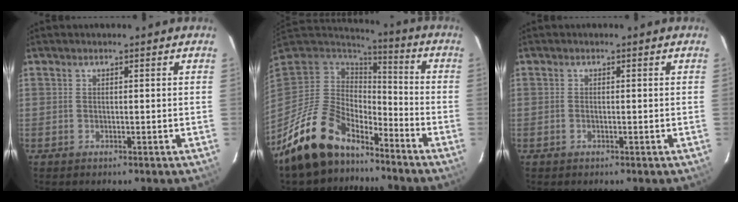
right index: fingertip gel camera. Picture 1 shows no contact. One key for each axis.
{"total": 16.8, "fx": -12.9, "fy": 7.9, "fz": 7.4, "tx": -0.167, "ty": -0.007, "tz": -0.225}
{"total": 0.6, "fx": -0.3, "fy": 0.3, "fz": 0.3, "tx": -0.008, "ty": -0.002, "tz": -0.005}